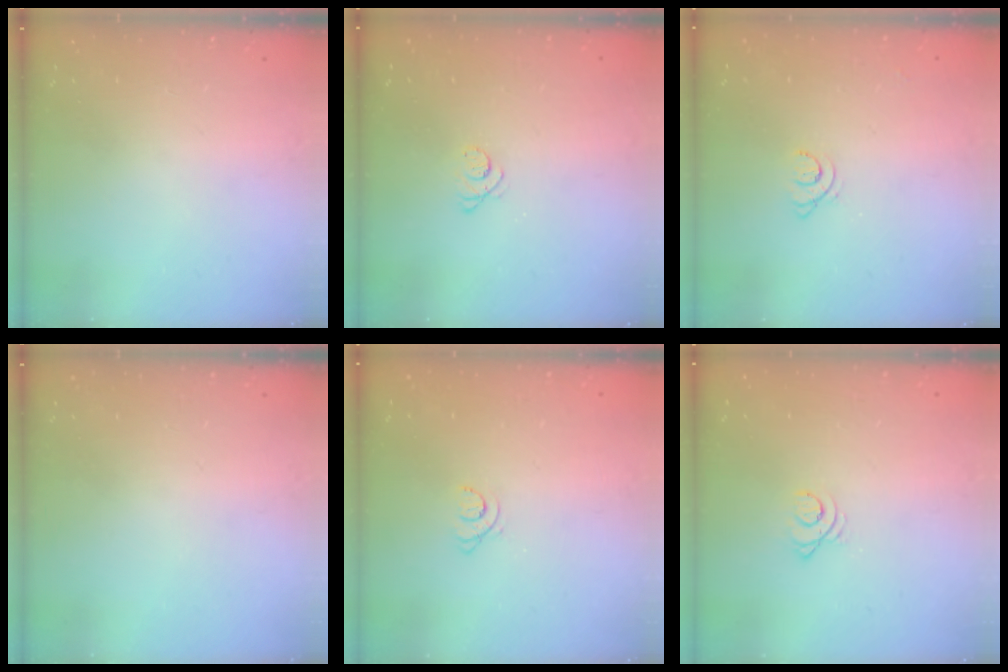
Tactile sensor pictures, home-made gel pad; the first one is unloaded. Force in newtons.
{"total": 2.6, "press": 2.6, "slide": 0.3}
{"total": 4.1, "press": 4.1, "slide": 0.4}
{"total": 0.0}
{"total": 3.5, "press": 3.5, "slide": 0.3}
{"total": 2.5, "press": 2.5, "slide": 0.3}